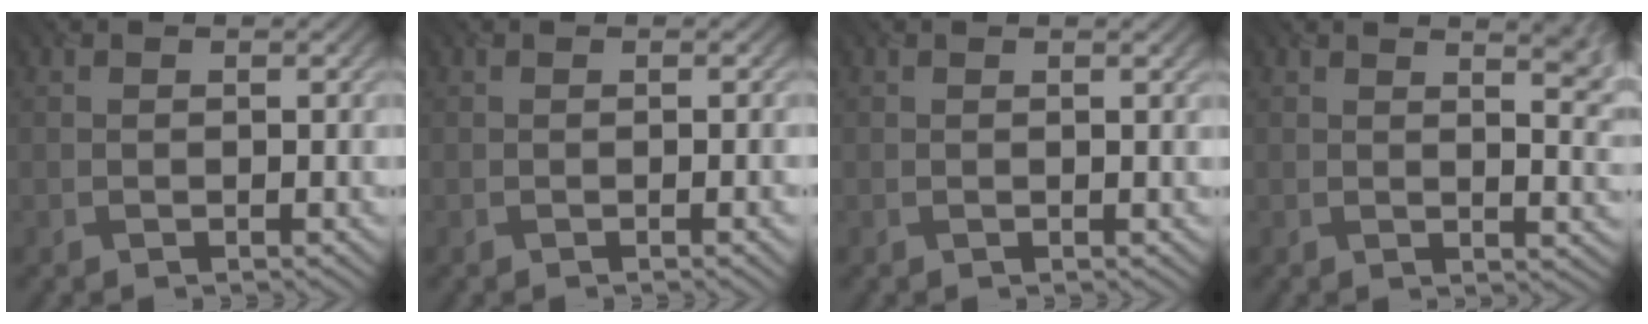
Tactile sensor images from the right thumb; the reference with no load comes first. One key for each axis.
{"total": 1.5, "fx": -0.3, "fy": 0.0, "fz": 1.5, "tx": -0.020, "ty": -0.001, "tz": -0.004}
{"total": 0.8, "fx": 0.6, "fy": -0.1, "fz": 0.5, "tx": -0.008, "ty": 0.000, "tz": 0.011}
{"total": 5.1, "fx": 3.2, "fy": 1.6, "fz": 3.7, "tx": -0.047, "ty": -0.001, "tz": 0.055}